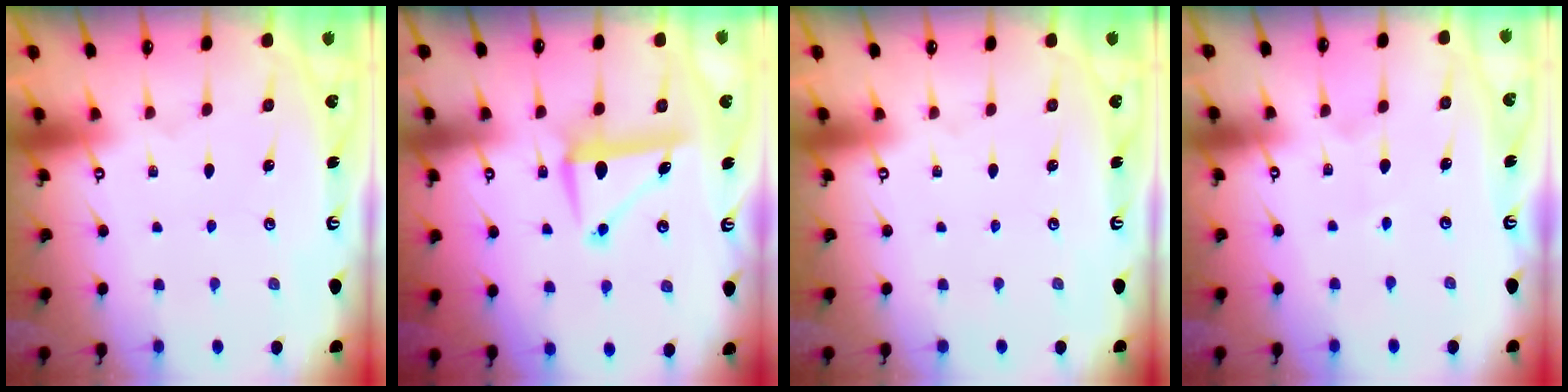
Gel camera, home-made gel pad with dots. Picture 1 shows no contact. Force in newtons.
{"total": 8.3, "press": 8.1, "slide": 1.7}
{"total": 0.0}
{"total": 4.9, "press": 4.9, "slide": 0.5}